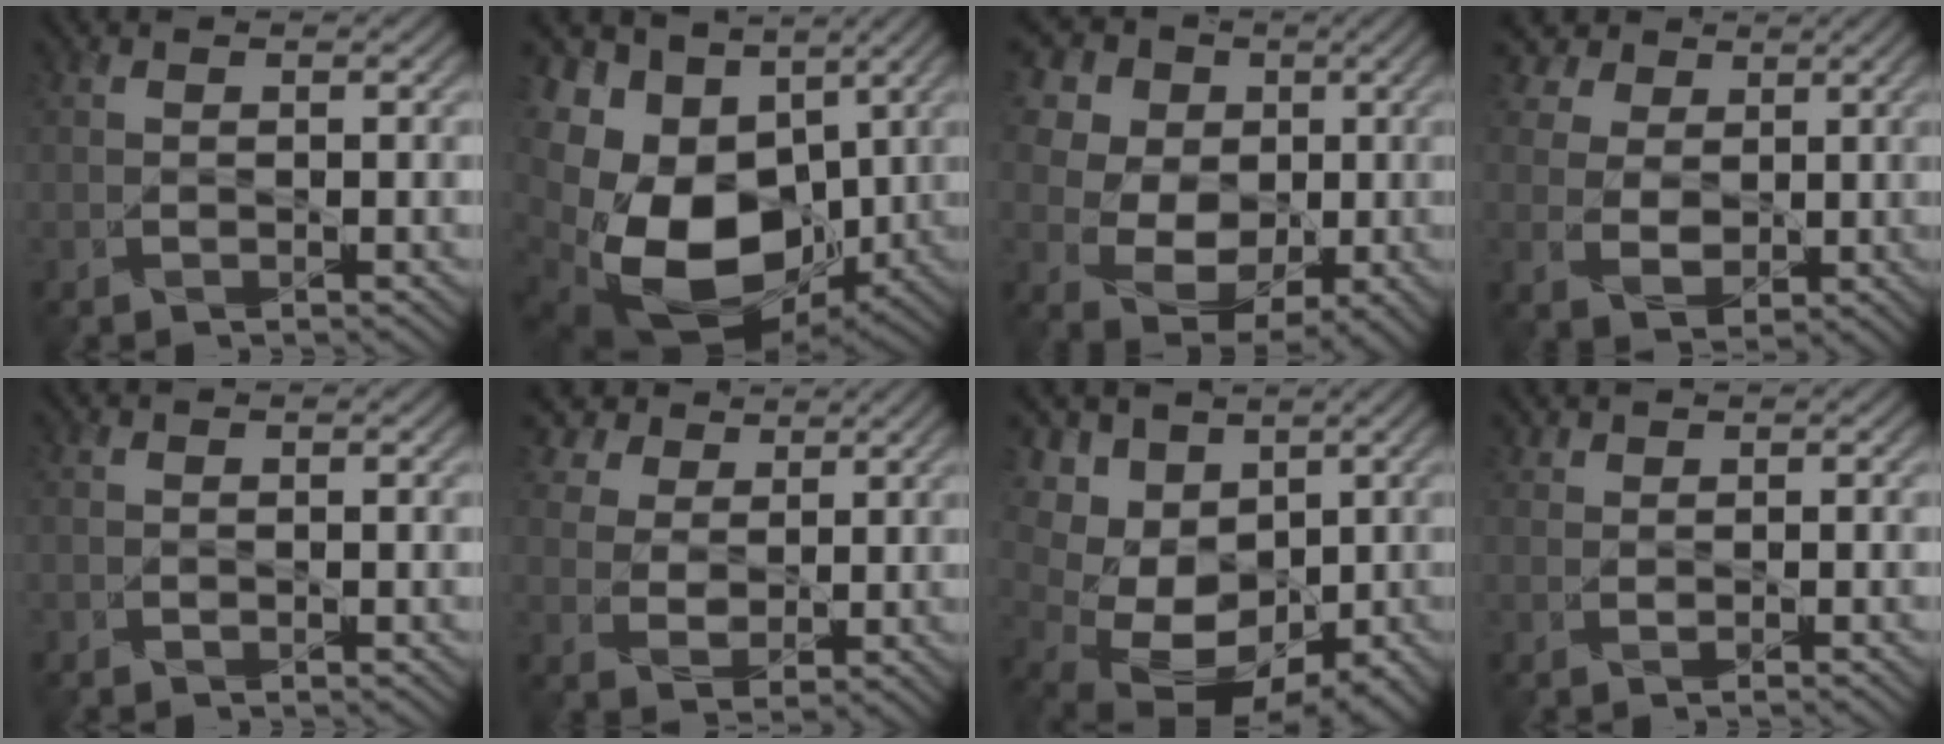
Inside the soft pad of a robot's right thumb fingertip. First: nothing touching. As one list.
[{"total": 19.6, "force": [-2.2, 13.8, 13.8], "torque": [-0.312, -0.042, -0.019]}, {"total": 14.6, "force": [4.2, 11.9, 7.2], "torque": [-0.211, 0.033, 0.092]}, {"total": 8.6, "force": [3.8, 6.9, 3.5], "torque": [-0.134, 0.008, 0.081]}, {"total": 0.0}, {"total": 7.5, "force": [4.4, 5.2, 3.0], "torque": [-0.104, -0.003, 0.090]}, {"total": 13.2, "force": [2.8, 10.5, 7.4], "torque": [-0.192, 0.003, 0.060]}, {"total": 0.7, "force": [0.7, 0.0, 0.2], "torque": [-0.005, 0.004, 0.017]}]